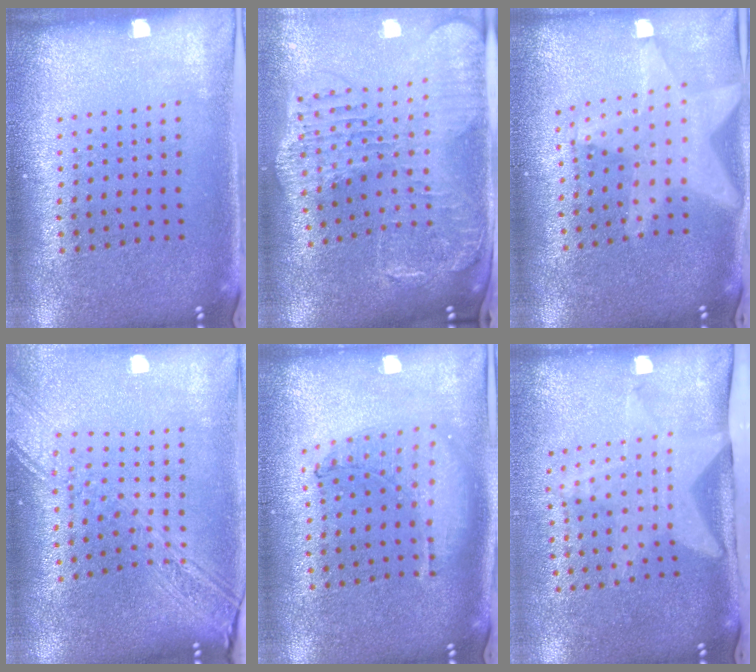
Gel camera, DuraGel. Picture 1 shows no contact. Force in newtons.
{"total": 2.5, "press": 2.2, "slide": 1.2}
{"total": 2.1, "press": 1.7, "slide": 1.2}
{"total": 2.8, "press": 2.2, "slide": 1.7}
{"total": 1.0, "press": 0.9, "slide": 0.3}
{"total": 2.1, "press": 1.6, "slide": 1.3}